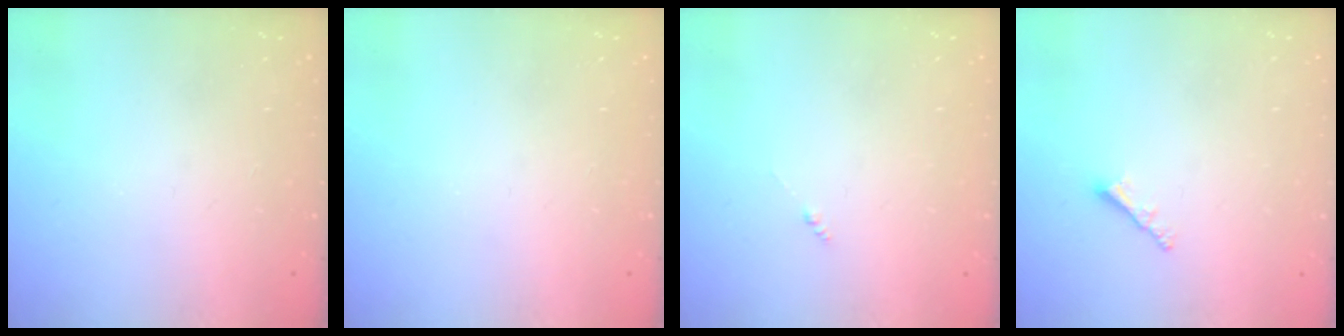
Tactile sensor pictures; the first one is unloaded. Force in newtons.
{"total": 0.0}
{"total": 0.0}
{"total": 2.1, "press": 2.0, "slide": 0.5}